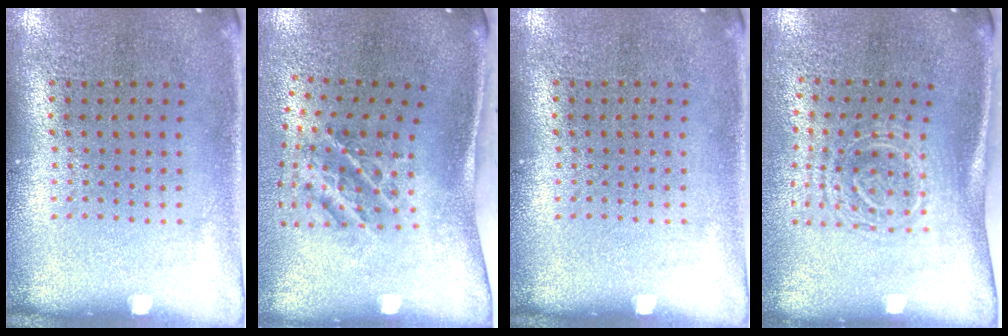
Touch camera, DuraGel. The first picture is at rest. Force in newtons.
{"total": 1.8, "press": 1.2, "slide": 1.3}
{"total": 0.0}
{"total": 1.7, "press": 1.2, "slide": 1.2}